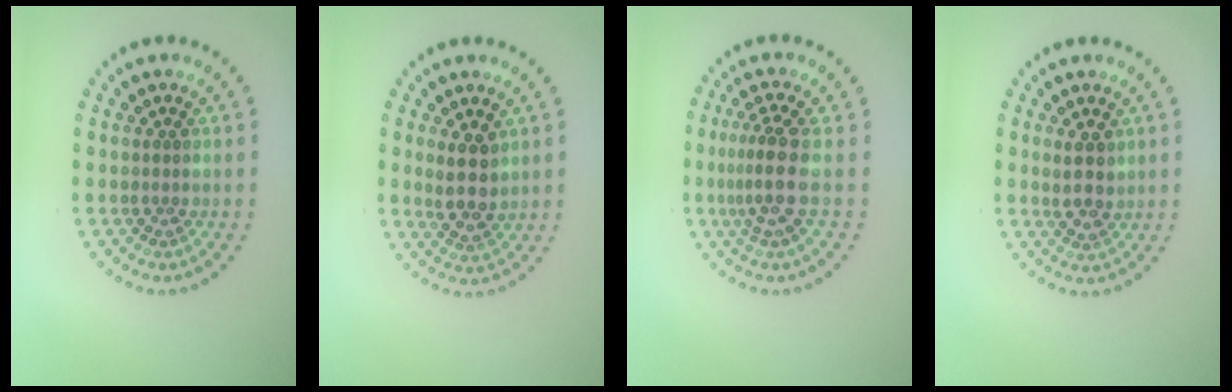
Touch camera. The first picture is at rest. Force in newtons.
{"total": 2.9, "press": 2.6, "slide": 1.3}
{"total": 3.2, "press": 2.3, "slide": 2.1}
{"total": 2.3, "press": 2.2, "slide": 0.7}